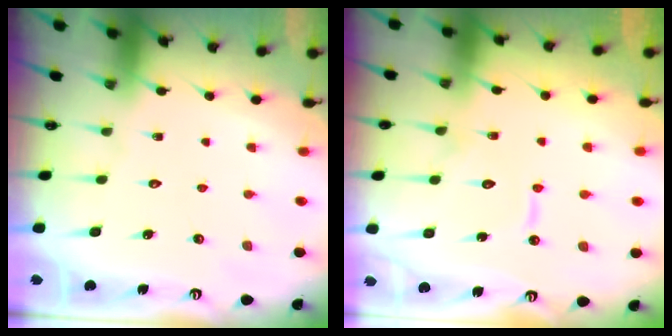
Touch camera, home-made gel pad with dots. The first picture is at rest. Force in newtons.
{"total": 9.0, "press": 9.0, "slide": 0.8}